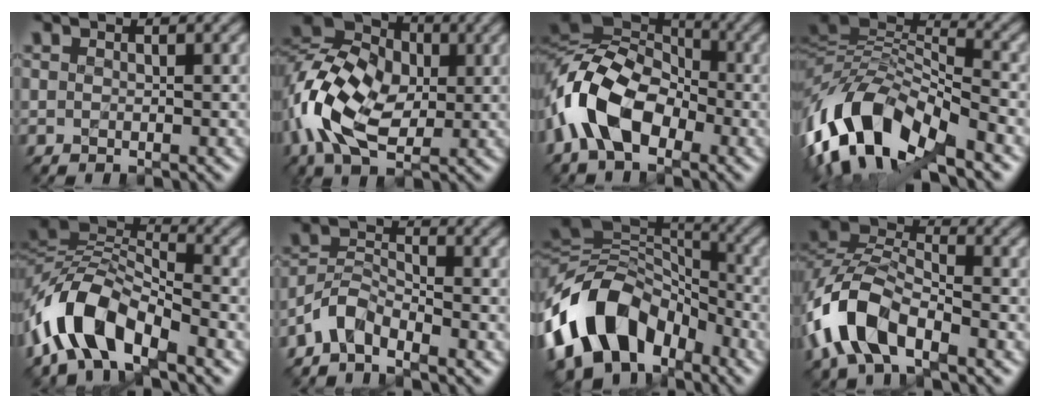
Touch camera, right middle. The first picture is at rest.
{"total": 10.3, "force": [-1.2, 7.0, 7.4], "torque": [-0.173, 0.011, -0.037]}
{"total": 9.6, "force": [-3.3, 6.0, 6.7], "torque": [-0.142, 0.010, -0.079]}
{"total": 11.4, "force": [-5.7, 4.9, 8.6], "torque": [-0.159, 0.011, -0.115]}
{"total": 8.2, "force": [-4.8, 3.8, 5.4], "torque": [-0.098, 0.010, -0.102]}
{"total": 3.1, "force": [-2.7, 1.1, 1.1], "torque": [-0.024, 0.010, -0.064]}
{"total": 12.3, "force": [-5.3, 8.5, 7.1], "torque": [-0.136, 0.020, -0.107]}
{"total": 7.8, "force": [-4.0, 4.0, 5.3], "torque": [-0.114, 0.010, -0.087]}